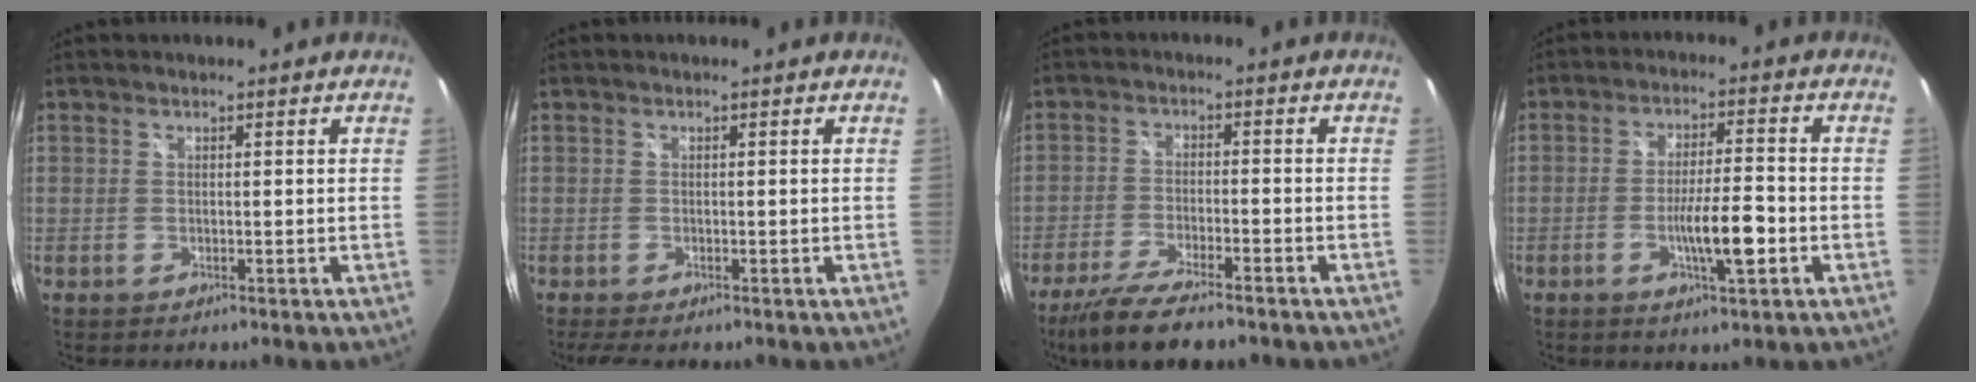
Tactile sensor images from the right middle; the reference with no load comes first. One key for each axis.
{"total": 2.6, "fx": -1.8, "fy": 0.6, "fz": 1.7, "tx": -0.032, "ty": -0.014, "tz": -0.027}
{"total": 11.8, "fx": -9.3, "fy": 2.4, "fz": 6.9, "tx": -0.155, "ty": -0.035, "tz": -0.161}
{"total": 7.9, "fx": -2.9, "fy": 1.1, "fz": 7.2, "tx": -0.133, "ty": -0.008, "tz": -0.046}